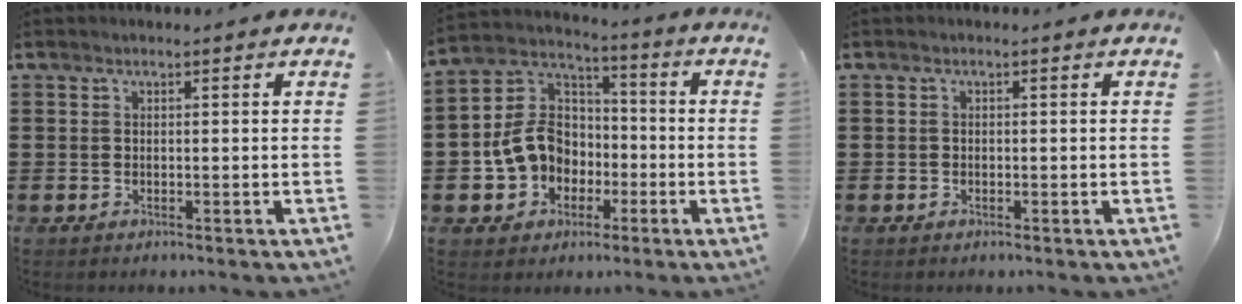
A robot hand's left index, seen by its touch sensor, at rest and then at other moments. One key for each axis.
{"total": 10.1, "fx": -2.5, "fy": 8.6, "fz": 4.5, "tx": -0.137, "ty": 0.014, "tz": -0.051}
{"total": 0.6, "fx": -0.3, "fy": 0.4, "fz": 0.2, "tx": -0.005, "ty": 0.001, "tz": -0.006}